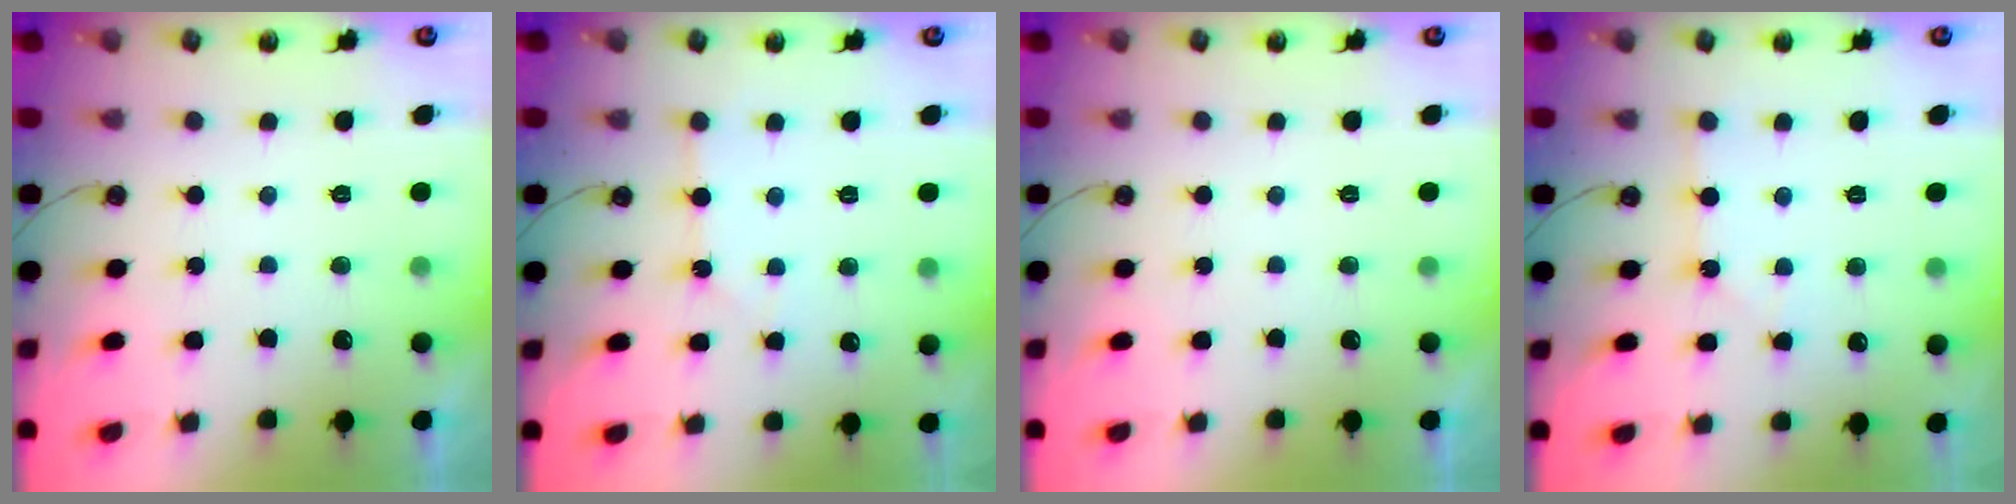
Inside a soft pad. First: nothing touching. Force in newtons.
{"total": 3.0, "press": 3.0, "slide": 0.3}
{"total": 0.0}
{"total": 1.5, "press": 1.5, "slide": 0.3}